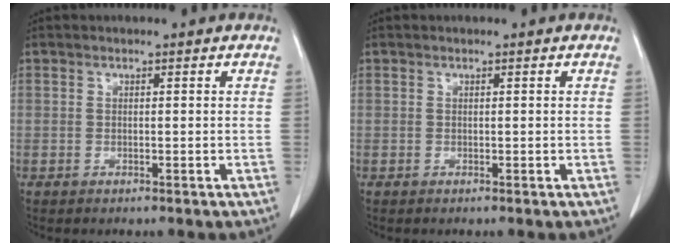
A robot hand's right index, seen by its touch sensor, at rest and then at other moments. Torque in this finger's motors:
{"motor_torque": [0.00, 0.00, 0.00, 0.00]}